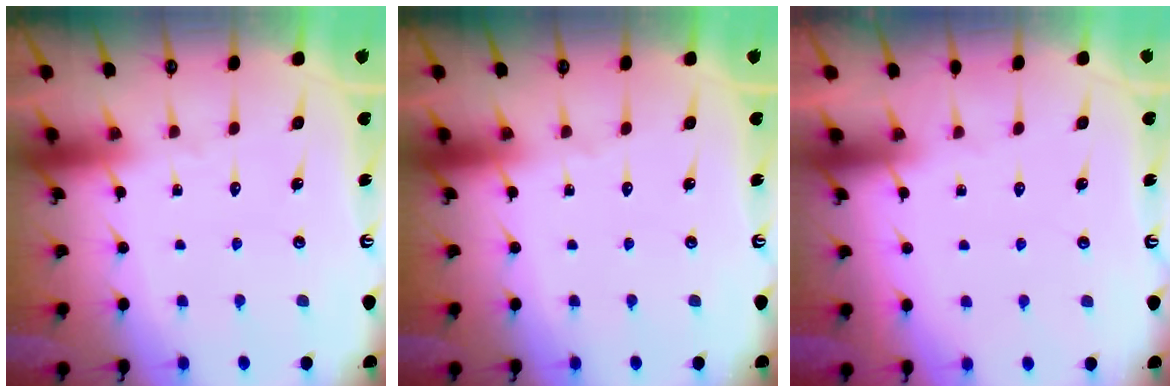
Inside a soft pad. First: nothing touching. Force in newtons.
{"total": 0.0}
{"total": 0.0}